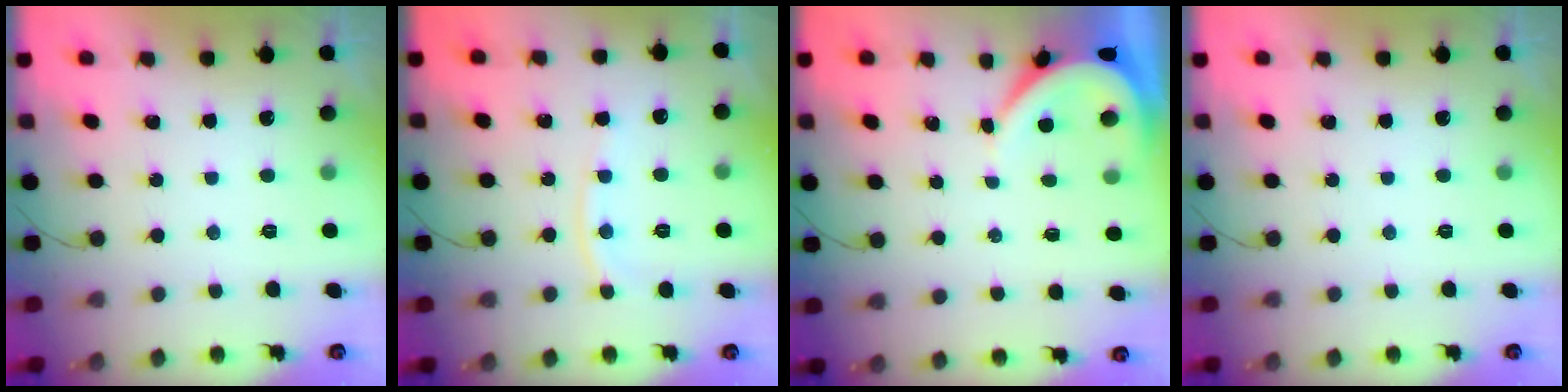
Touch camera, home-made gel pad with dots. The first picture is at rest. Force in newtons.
{"total": 6.7, "press": 6.7, "slide": 1.0}
{"total": 3.6, "press": 3.6, "slide": 0.4}
{"total": 0.0}